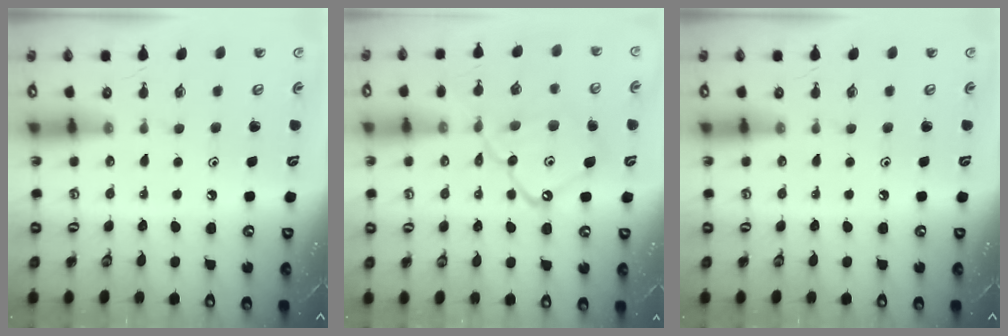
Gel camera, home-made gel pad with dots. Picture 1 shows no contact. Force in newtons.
{"total": 14.4, "press": 14.4, "slide": 1.3}
{"total": 0.0}